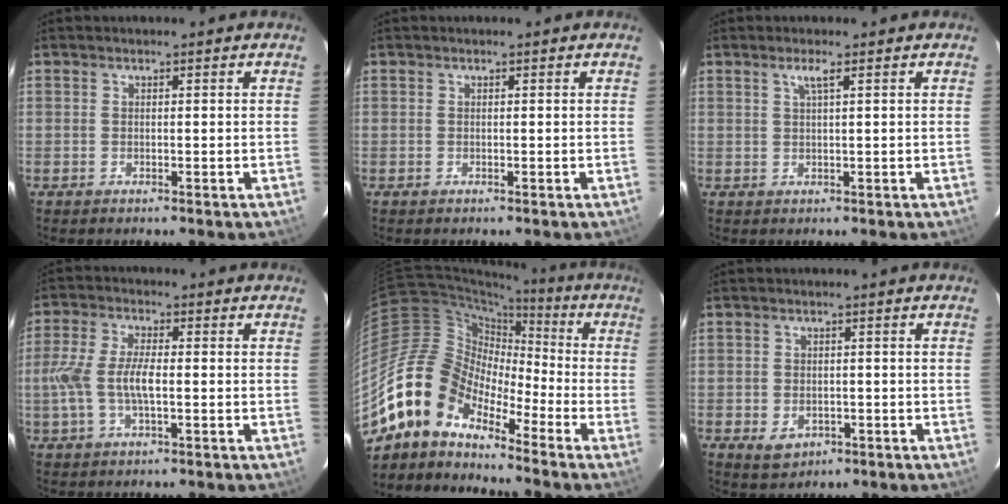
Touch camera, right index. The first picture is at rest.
{"total": 0.0}
{"total": 1.7, "force": [0.9, -0.3, 1.4], "torque": [-0.028, 0.001, 0.018]}
{"total": 8.2, "force": [-1.1, 3.0, 7.5], "torque": [-0.160, 0.004, -0.022]}
{"total": 14.7, "force": [-11.2, 7.4, 6.0], "torque": [-0.109, 0.014, -0.228]}
{"total": 4.5, "force": [-1.7, 3.6, 2.2], "torque": [-0.049, -0.003, -0.015]}